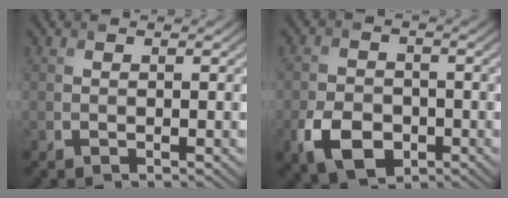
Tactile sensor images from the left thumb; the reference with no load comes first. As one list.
[{"total": 6.3, "force": [-2.7, 4.3, 3.7], "torque": [-0.081, -0.013, -0.052]}]